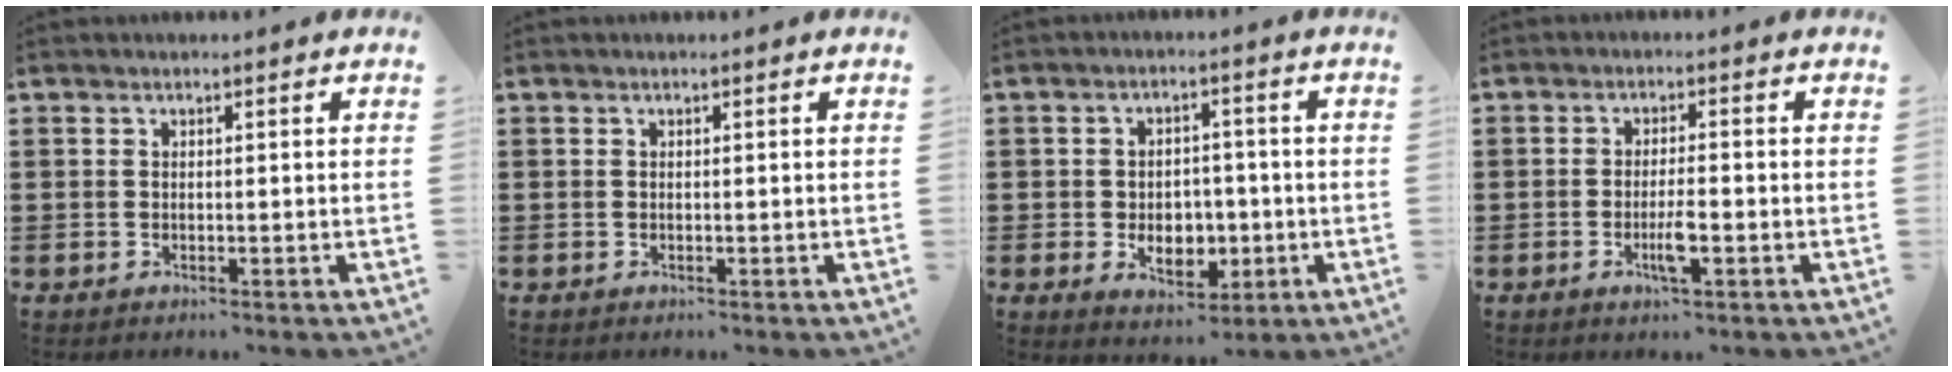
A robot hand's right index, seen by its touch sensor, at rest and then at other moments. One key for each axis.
{"total": 0.0}
{"total": 5.8, "fx": -1.4, "fy": 4.2, "fz": 3.7, "tx": -0.056, "ty": 0.004, "tz": -0.027}
{"total": 3.7, "fx": -1.4, "fy": 0.6, "fz": 3.4, "tx": -0.065, "ty": -0.003, "tz": -0.026}